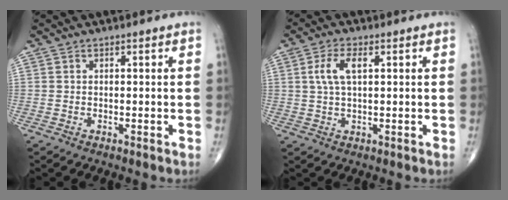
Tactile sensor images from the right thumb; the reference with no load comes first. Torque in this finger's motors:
{"motor_torque": [-0.62, 0.79, 0.72, 0.37, 0.26]}